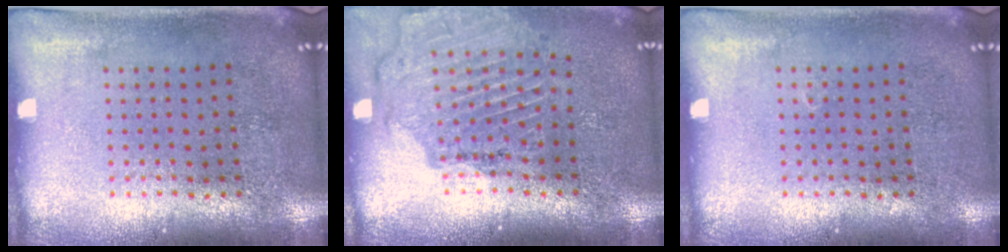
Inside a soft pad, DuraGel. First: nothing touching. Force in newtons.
{"total": 1.7, "press": 1.7, "slide": 0.1}
{"total": 0.0}